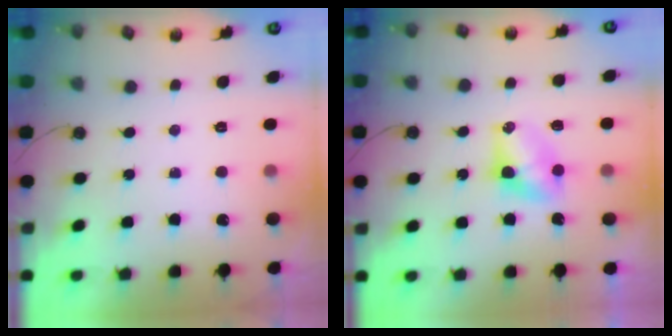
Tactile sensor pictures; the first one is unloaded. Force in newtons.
{"total": 6.0, "press": 5.9, "slide": 0.6}